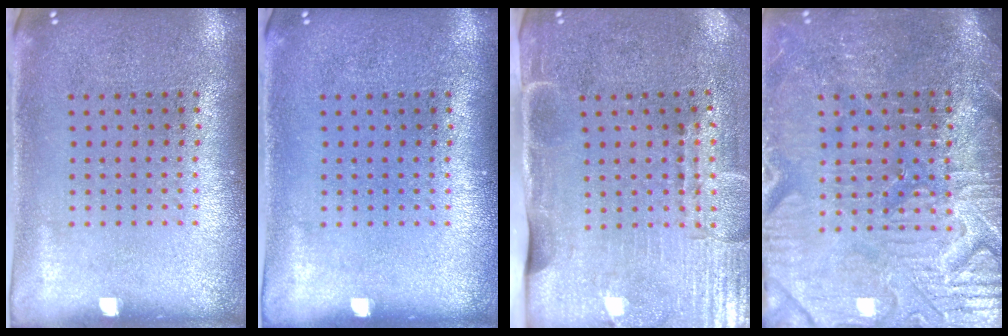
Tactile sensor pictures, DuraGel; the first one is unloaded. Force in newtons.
{"total": 0.0}
{"total": 4.4, "press": 3.7, "slide": 2.4}
{"total": 3.9, "press": 3.8, "slide": 1.0}